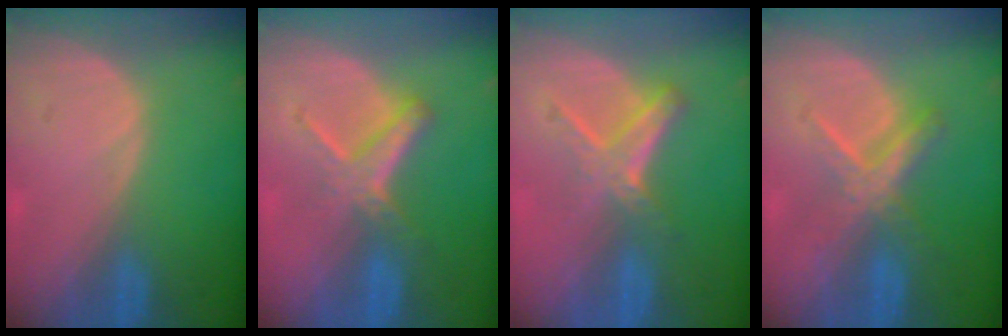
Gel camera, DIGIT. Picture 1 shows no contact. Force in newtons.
{"total": 5.8, "press": 5.2, "slide": 2.7}
{"total": 5.8, "press": 5.1, "slide": 2.8}
{"total": 5.5, "press": 5.3, "slide": 1.7}